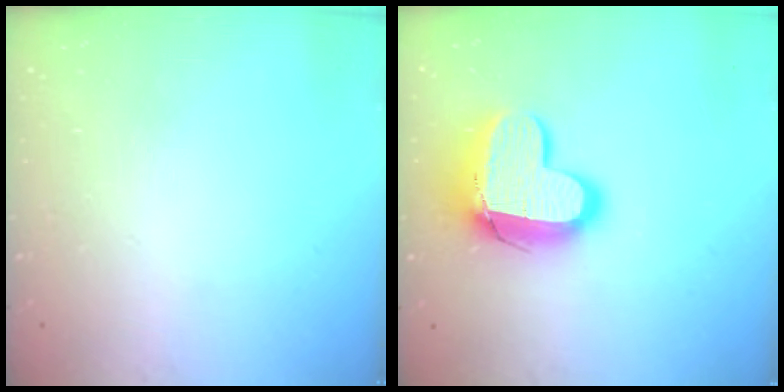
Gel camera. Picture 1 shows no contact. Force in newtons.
{"total": 15.0, "press": 14.9, "slide": 1.3}